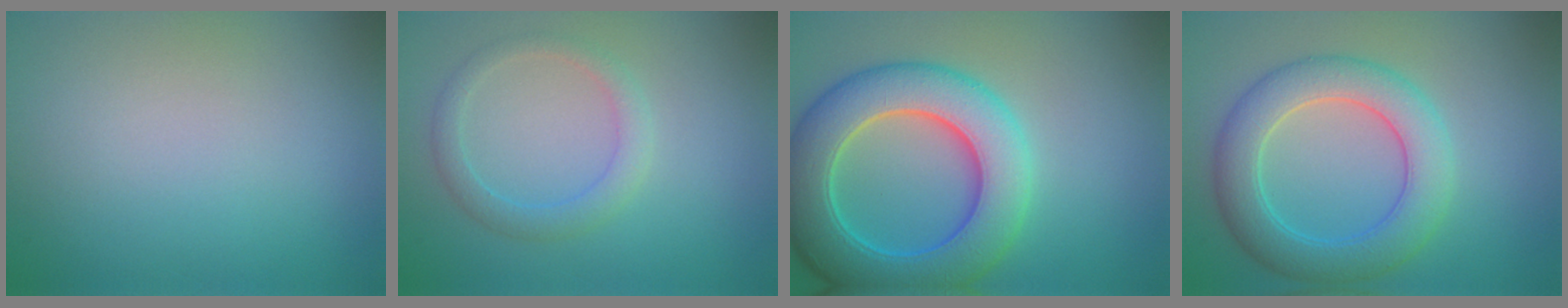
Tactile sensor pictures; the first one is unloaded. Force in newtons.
{"total": 2.3, "press": 2.2, "slide": 0.1}
{"total": 9.5, "press": 9.5, "slide": 0.2}
{"total": 6.1, "press": 6.1, "slide": 0.2}